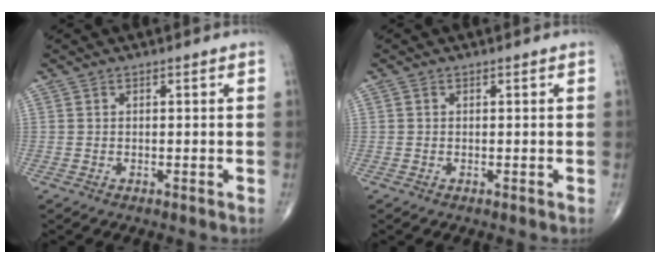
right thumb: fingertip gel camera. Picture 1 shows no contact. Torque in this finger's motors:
{"motor_torque": [-0.29, -0.03, -0.25, -0.14, 0.01]}